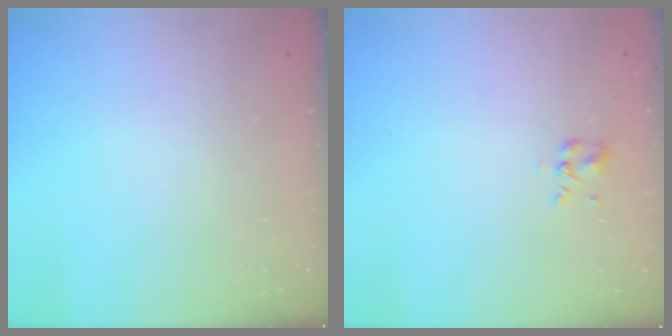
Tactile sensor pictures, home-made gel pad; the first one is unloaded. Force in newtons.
{"total": 1.9, "press": 1.8, "slide": 0.8}